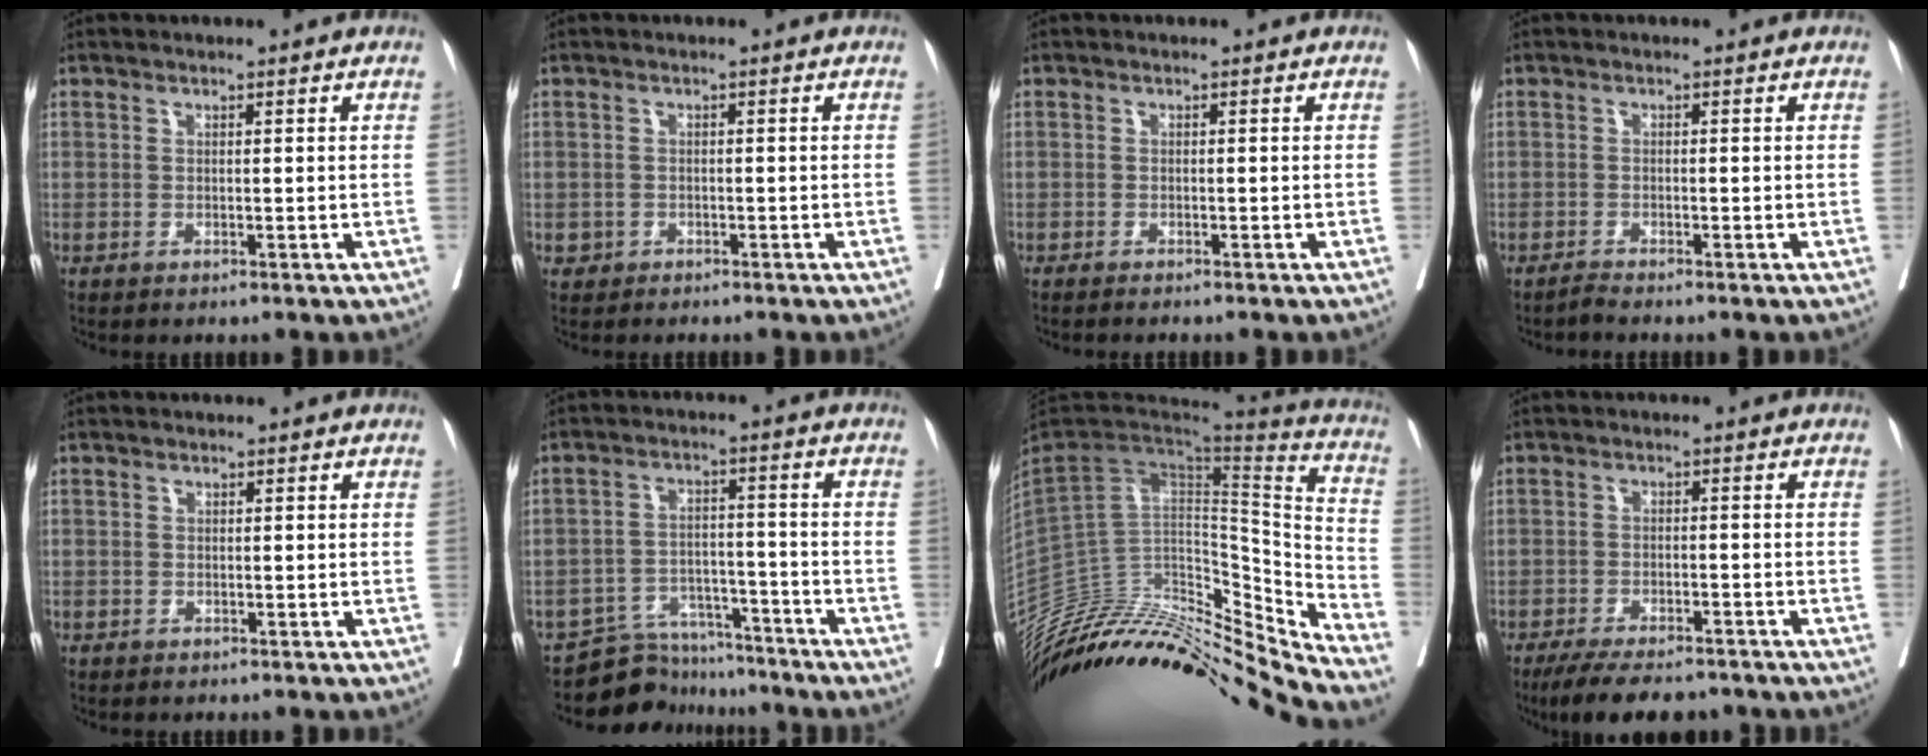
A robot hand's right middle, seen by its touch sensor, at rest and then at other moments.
{"total": 1.0, "force": [-0.7, 0.8, 0.1], "torque": [-0.005, 0.004, -0.011]}
{"total": 2.2, "force": [-2.0, 0.0, 1.1], "torque": [-0.015, -0.001, -0.026]}
{"total": 1.0, "force": [-0.9, -0.2, 0.1], "torque": [-0.002, -0.003, -0.018]}
{"total": 1.1, "force": [-0.5, 1.0, -0.1], "torque": [-0.001, 0.007, -0.010]}
{"total": 8.4, "force": [-7.9, 2.7, -0.6], "torque": [0.017, 0.027, -0.130]}
{"total": 30.4, "force": [-27.6, 3.7, 12.1], "torque": [-0.176, -0.008, -0.431]}
{"total": 9.9, "force": [-8.4, 2.8, 4.3], "torque": [-0.065, -0.010, -0.127]}